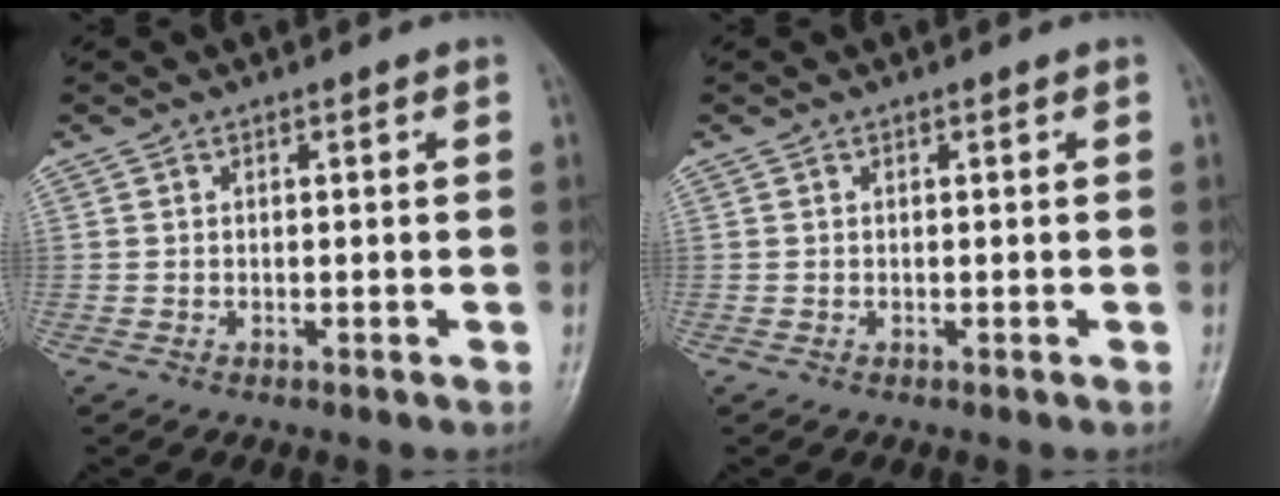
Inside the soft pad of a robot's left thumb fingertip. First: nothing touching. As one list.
[{"total": 0.0}]